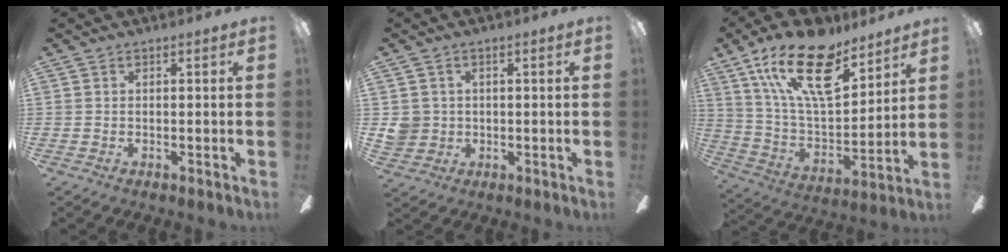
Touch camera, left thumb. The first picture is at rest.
{"total": 4.6, "force": [0.4, 4.5, 0.9], "torque": [-0.025, 0.009, 0.008]}
{"total": 22.6, "force": [14.0, 10.0, 14.6], "torque": [-0.268, -0.072, 0.244]}